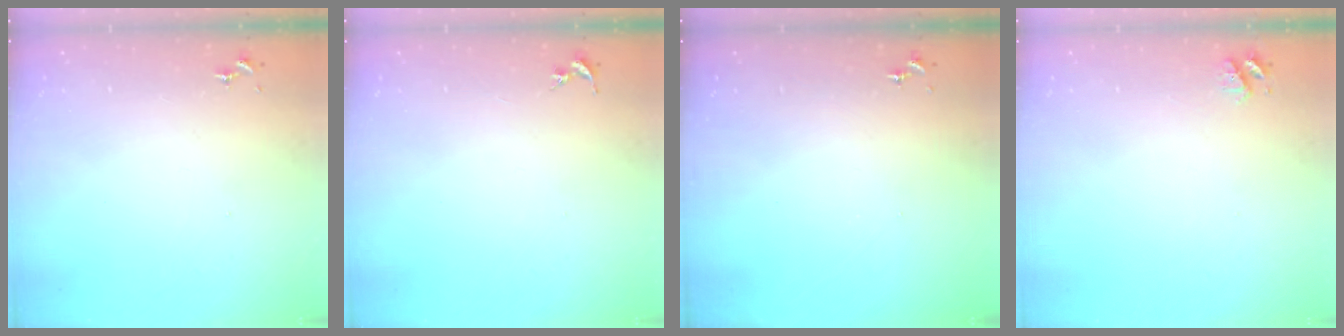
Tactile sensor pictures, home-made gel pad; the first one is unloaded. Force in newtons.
{"total": 0.0}
{"total": 0.0}
{"total": 4.7, "press": 4.7, "slide": 0.7}